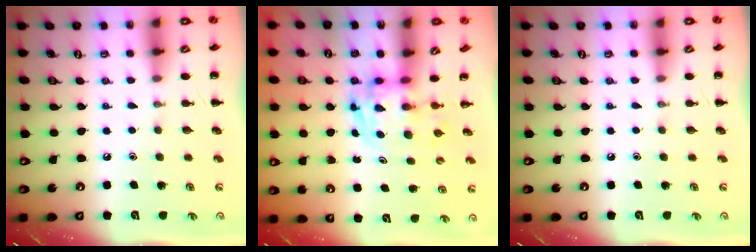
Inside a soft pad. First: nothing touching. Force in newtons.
{"total": 2.8, "press": 2.8, "slide": 0.5}
{"total": 0.0}